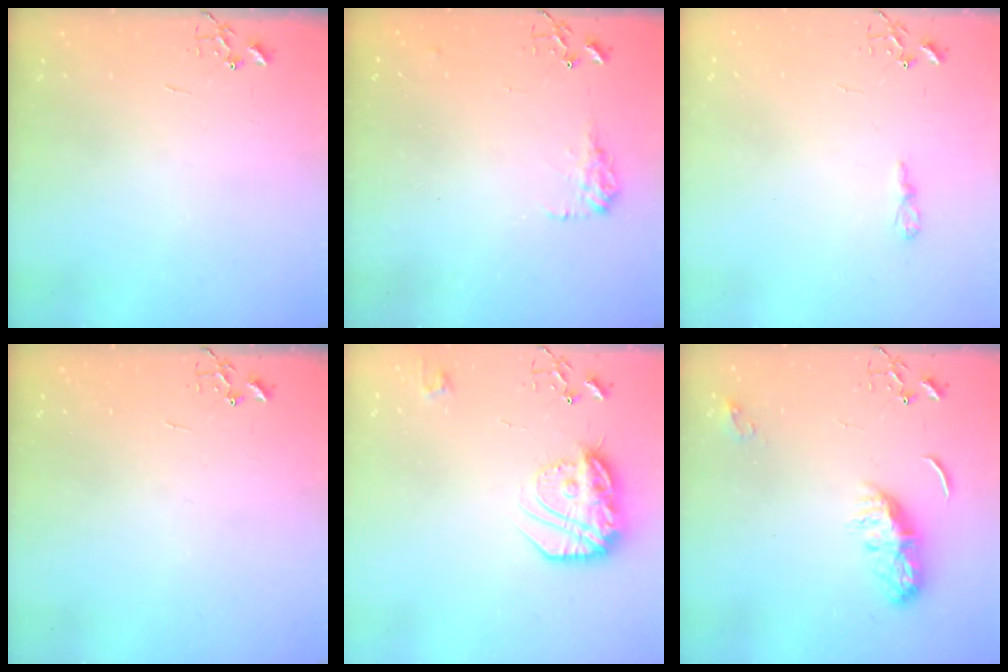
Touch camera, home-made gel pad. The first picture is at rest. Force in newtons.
{"total": 9.2, "press": 9.2, "slide": 0.4}
{"total": 4.8, "press": 4.7, "slide": 0.6}
{"total": 0.0}
{"total": 18.0, "press": 18.0, "slide": 1.3}
{"total": 8.9, "press": 8.9, "slide": 0.1}